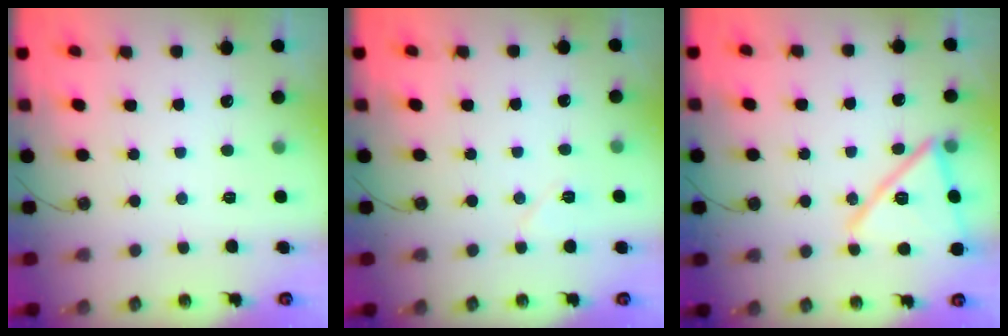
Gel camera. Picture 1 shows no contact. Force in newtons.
{"total": 6.7, "press": 5.9, "slide": 3.3}
{"total": 17.4, "press": 17.3, "slide": 1.3}